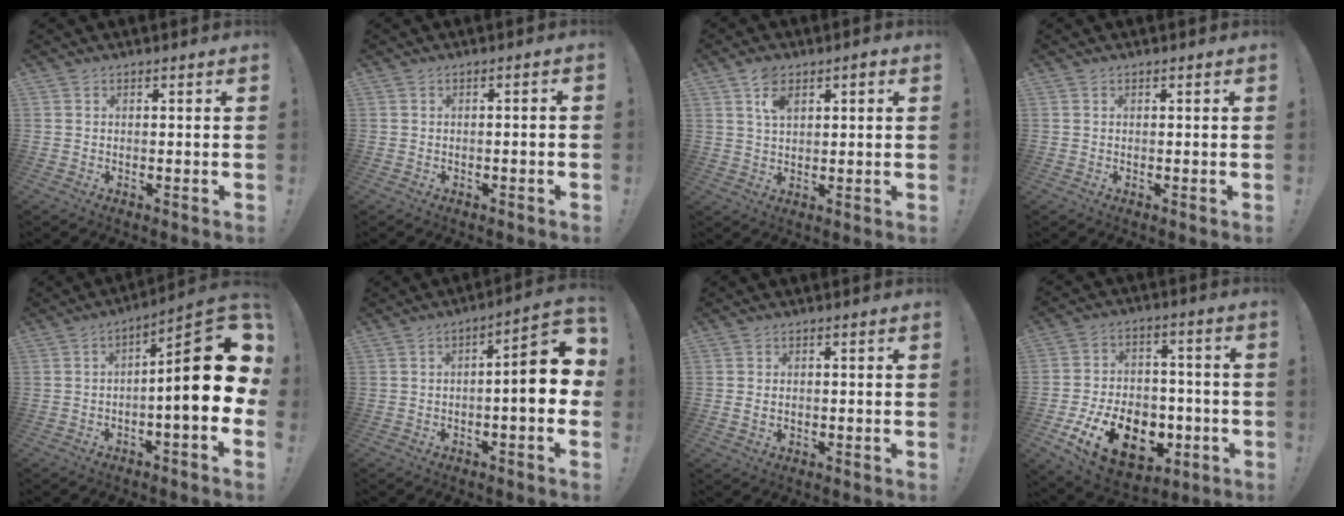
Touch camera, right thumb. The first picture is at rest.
{"total": 1.4, "force": [-0.9, -0.3, 1.1], "torque": [-0.017, 0.001, -0.015]}
{"total": 5.9, "force": [2.5, 3.4, 4.2], "torque": [-0.070, 0.002, 0.044]}
{"total": 0.0}
{"total": 18.2, "force": [0.6, 3.5, 17.9], "torque": [-0.252, -0.004, 0.006]}
{"total": 9.9, "force": [-0.5, 1.6, 9.7], "torque": [-0.128, -0.009, -0.014]}
{"total": 1.6, "force": [-0.1, 1.1, 1.2], "torque": [-0.015, 0.001, -0.002]}
{"total": 18.5, "force": [-7.0, 12.5, 11.7], "torque": [-0.177, 0.051, -0.103]}